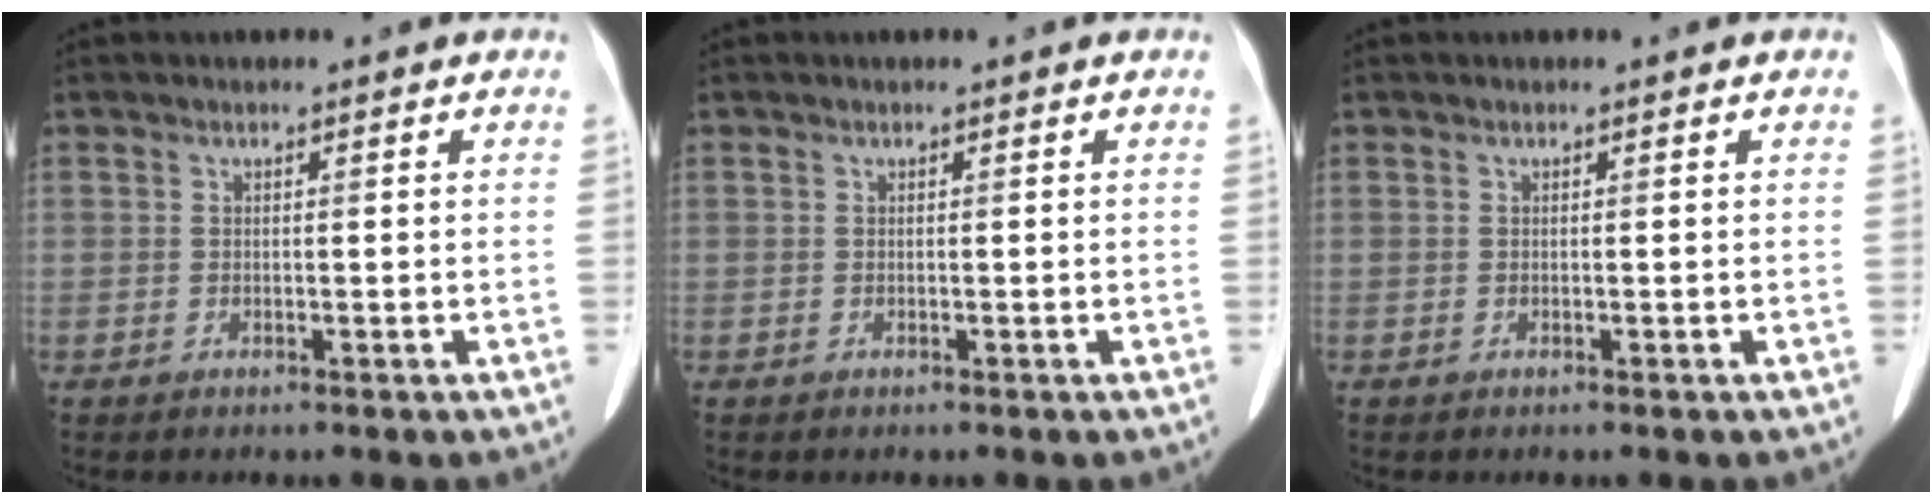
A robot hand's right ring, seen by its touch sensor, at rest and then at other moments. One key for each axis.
{"total": 0.0}
{"total": 0.0}